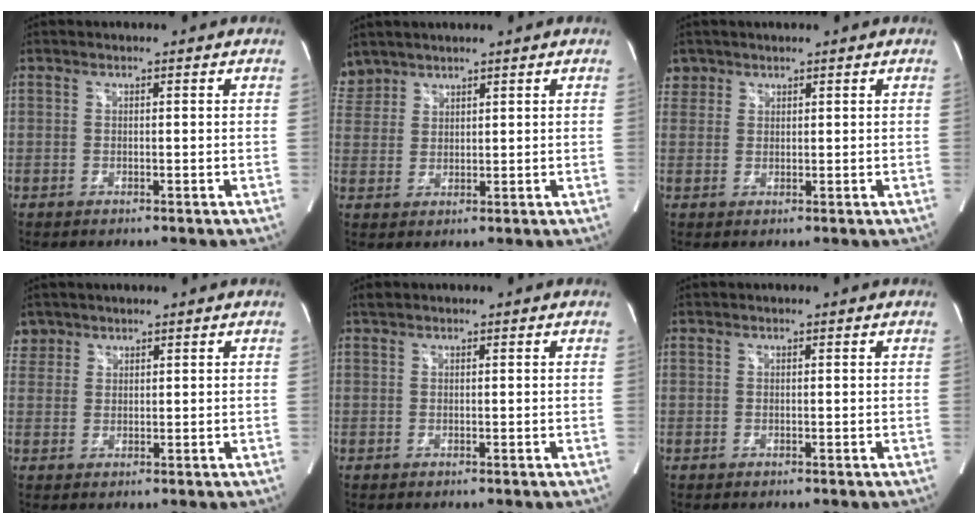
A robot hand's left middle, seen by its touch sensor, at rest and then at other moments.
{"total": 4.5, "force": [4.0, 2.1, -0.1], "torque": [-0.001, 0.014, 0.088]}
{"total": 2.4, "force": [1.7, 1.8, -0.2], "torque": [0.015, 0.008, 0.028]}
{"total": 2.7, "force": [2.1, 1.7, -0.3], "torque": [0.012, 0.009, 0.039]}
{"total": 0.6, "force": [0.6, 0.2, 0.2], "torque": [-0.007, 0.010, 0.012]}
{"total": 0.0}